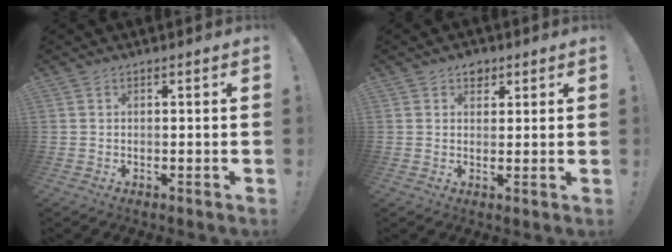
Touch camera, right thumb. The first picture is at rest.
{"total": 4.0, "force": [2.4, 3.0, 1.1], "torque": [0.002, -0.013, 0.041]}